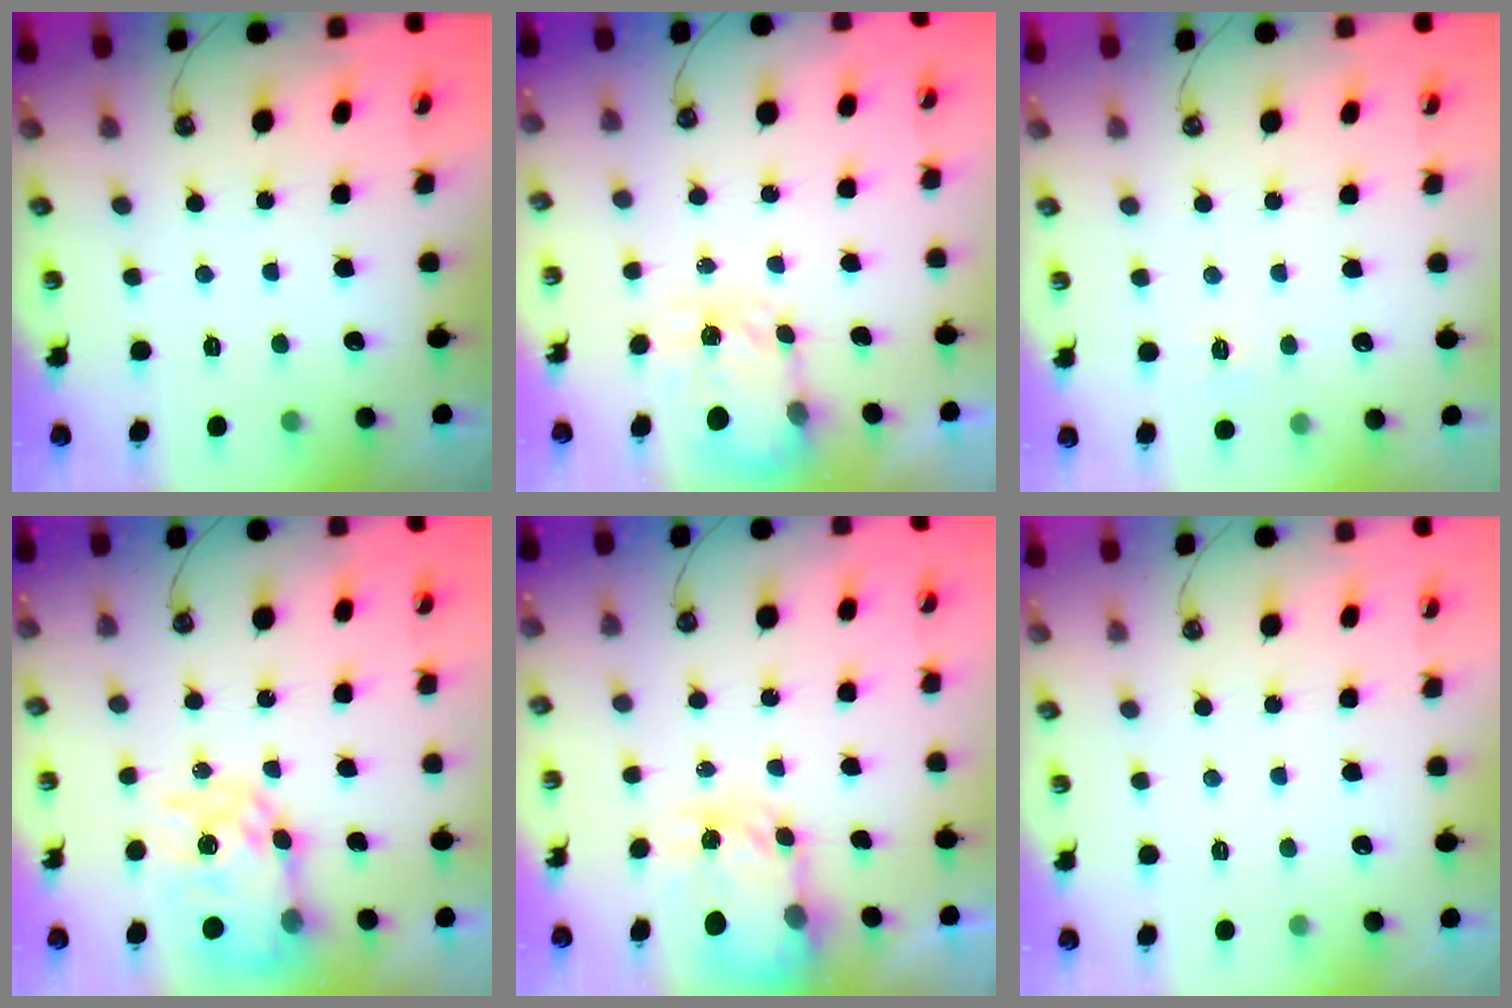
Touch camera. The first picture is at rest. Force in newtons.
{"total": 3.9, "press": 3.9, "slide": 0.6}
{"total": 3.9, "press": 3.9, "slide": 0.5}
{"total": 11.8, "press": 11.7, "slide": 1.0}
{"total": 4.8, "press": 4.8, "slide": 0.2}
{"total": 0.0}